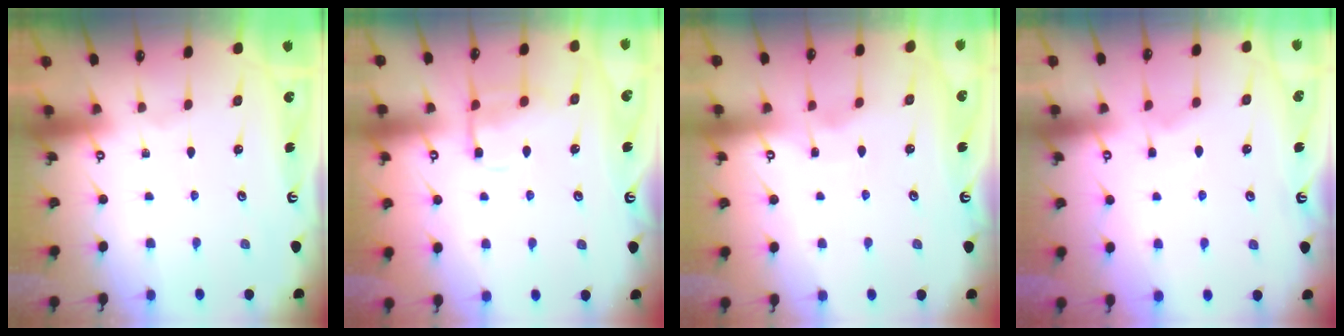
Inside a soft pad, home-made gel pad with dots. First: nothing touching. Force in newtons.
{"total": 8.8, "press": 8.7, "slide": 0.7}
{"total": 2.8, "press": 2.8, "slide": 0.4}
{"total": 3.3, "press": 3.3, "slide": 0.7}